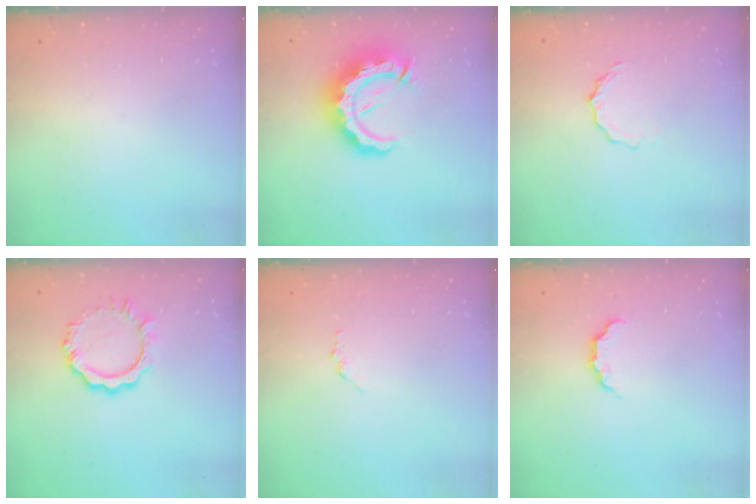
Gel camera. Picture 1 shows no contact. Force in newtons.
{"total": 14.2, "press": 14.1, "slide": 1.5}
{"total": 4.9, "press": 4.9, "slide": 0.5}
{"total": 7.7, "press": 7.7, "slide": 0.7}
{"total": 0.8, "press": 0.8, "slide": 0.1}
{"total": 3.9, "press": 3.9, "slide": 0.5}